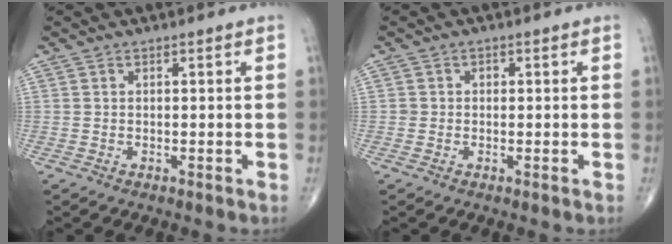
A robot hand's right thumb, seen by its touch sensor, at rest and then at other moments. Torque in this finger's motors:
{"motor_torque": [-0.13, -0.01, 0.02, -0.13, -0.02]}